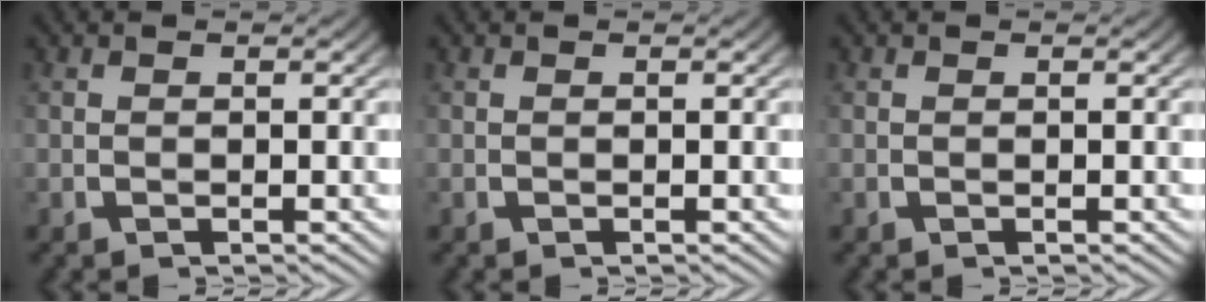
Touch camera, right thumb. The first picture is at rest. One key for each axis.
{"total": 0.0}
{"total": 0.0}